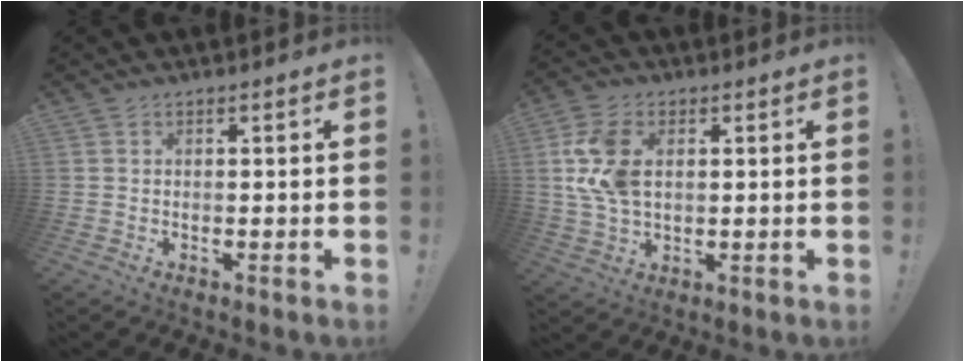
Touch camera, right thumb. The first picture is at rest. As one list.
[{"total": 11.5, "force": [2.1, 7.5, 8.5], "torque": [-0.172, -0.002, 0.041]}]